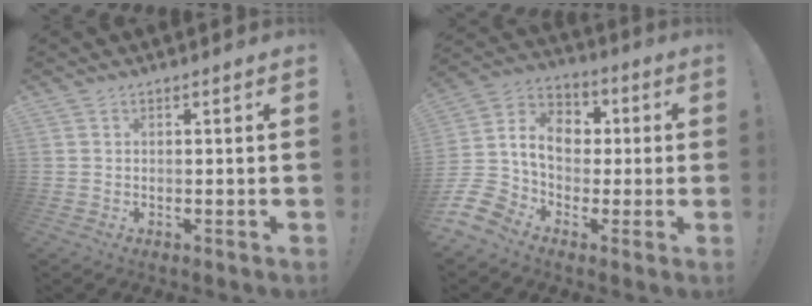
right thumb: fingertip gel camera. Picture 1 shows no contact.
{"total": 14.0, "force": [-1.1, 11.7, 7.6], "torque": [-0.137, 0.011, -0.015]}